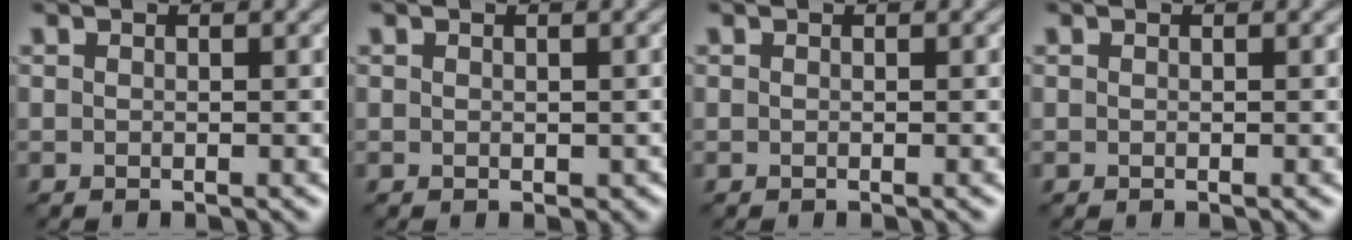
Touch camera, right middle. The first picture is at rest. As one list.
[{"total": 0.7, "force": [0.1, 0.6, 0.5], "torque": [-0.006, -0.004, 0.003]}, {"total": 0.0}, {"total": 0.0}]